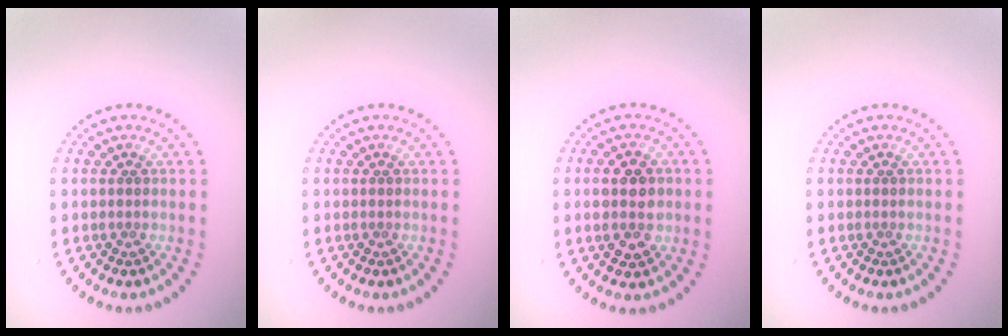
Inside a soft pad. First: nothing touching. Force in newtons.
{"total": 0.0}
{"total": 3.7, "press": 3.7, "slide": 0.1}
{"total": 0.0}